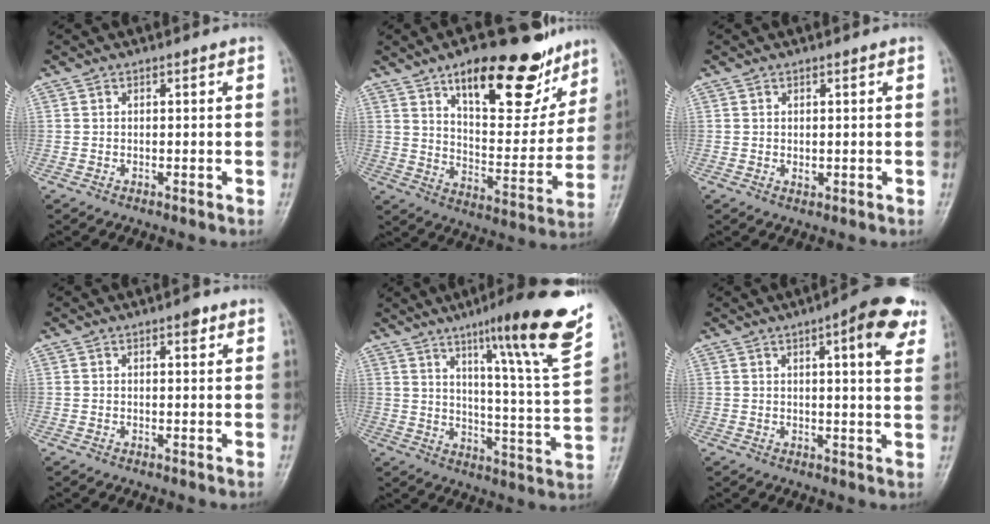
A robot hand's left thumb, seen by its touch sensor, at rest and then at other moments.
{"total": 22.8, "force": [14.2, 9.3, 15.2], "torque": [-0.160, -0.058, 0.217]}
{"total": 1.0, "force": [0.2, 0.6, 0.7], "torque": [-0.009, -0.003, 0.008]}
{"total": 1.9, "force": [1.1, 0.7, 1.3], "torque": [-0.014, -0.003, 0.013]}
{"total": 21.1, "force": [12.9, 1.5, 16.7], "torque": [-0.212, -0.061, 0.186]}
{"total": 10.4, "force": [5.1, 2.6, 8.7], "torque": [-0.092, -0.012, 0.057]}